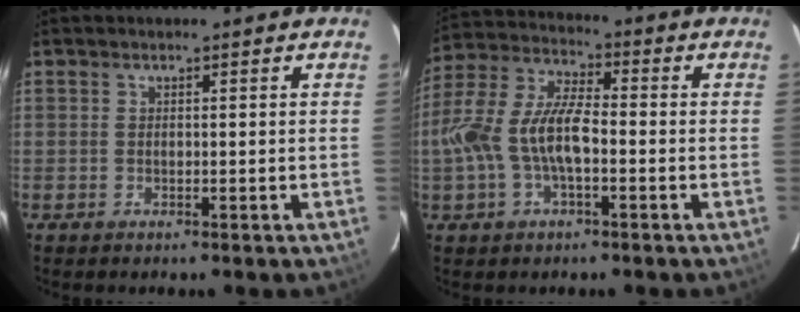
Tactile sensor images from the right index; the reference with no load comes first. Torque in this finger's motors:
{"motor_torque": [0.46, -0.17, 0.74, 0.21]}